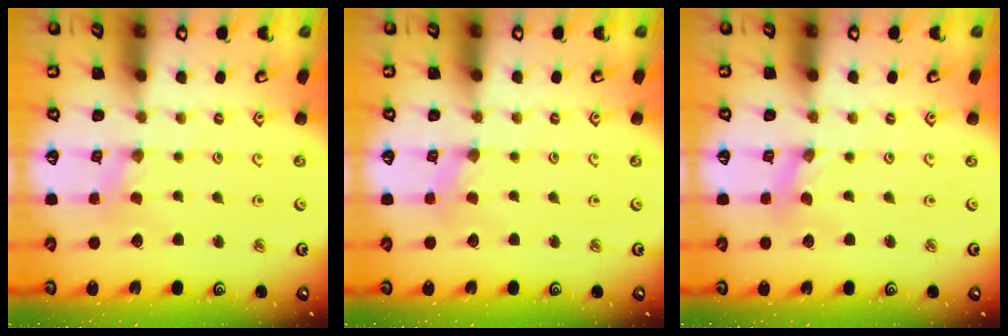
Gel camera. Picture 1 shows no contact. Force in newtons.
{"total": 0.6, "press": 0.6, "slide": 0.1}
{"total": 0.0}